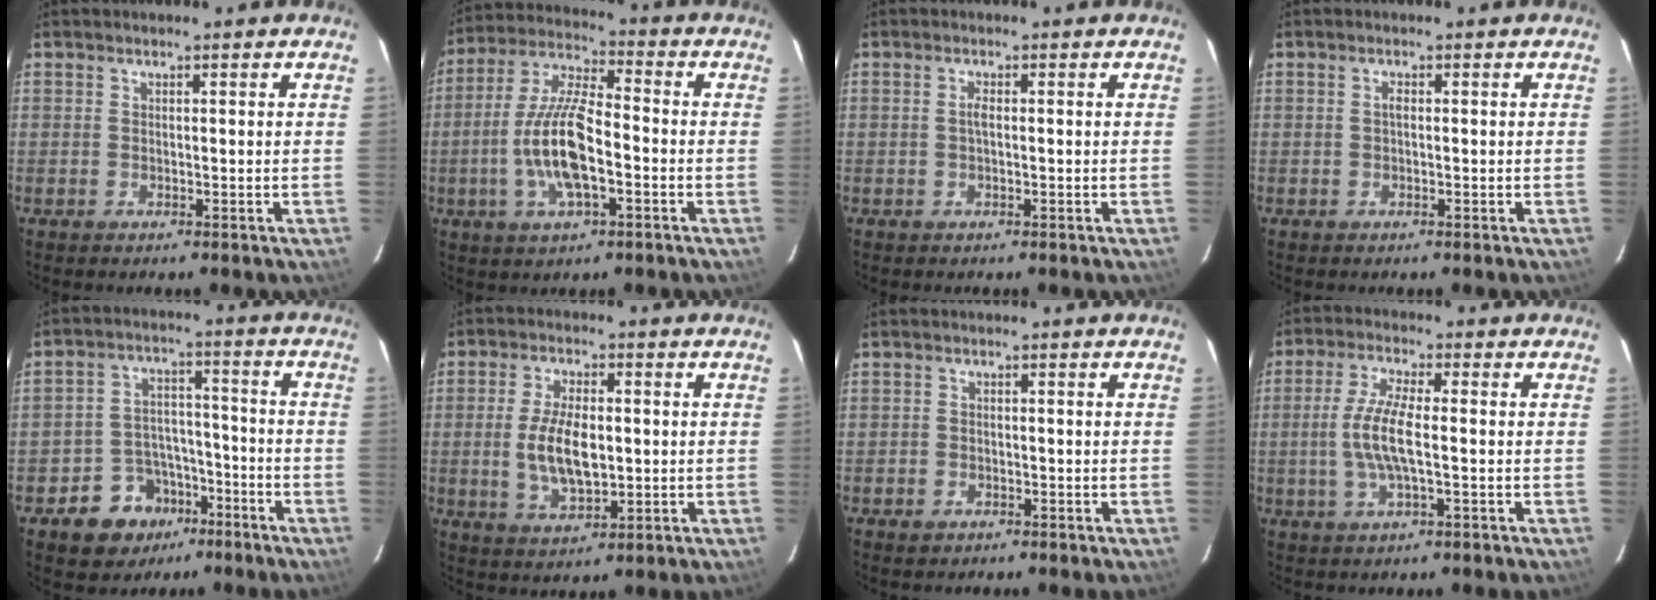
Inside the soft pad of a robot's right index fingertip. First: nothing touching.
{"total": 13.3, "force": [-3.4, 4.3, 12.1], "torque": [-0.254, 0.000, -0.066]}
{"total": 1.2, "force": [-0.1, 0.4, 1.1], "torque": [-0.022, 0.003, -0.003]}
{"total": 0.8, "force": [0.0, 0.4, 0.7], "torque": [-0.013, 0.004, -0.002]}
{"total": 10.4, "force": [-6.3, 7.7, 2.8], "torque": [-0.063, 0.036, -0.082]}
{"total": 9.5, "force": [-0.4, 4.4, 8.4], "torque": [-0.166, -0.002, -0.003]}
{"total": 1.9, "force": [-1.1, 1.4, 0.4], "torque": [-0.011, 0.001, -0.015]}
{"total": 8.0, "force": [-0.9, 1.6, 7.8], "torque": [-0.157, 0.000, -0.019]}